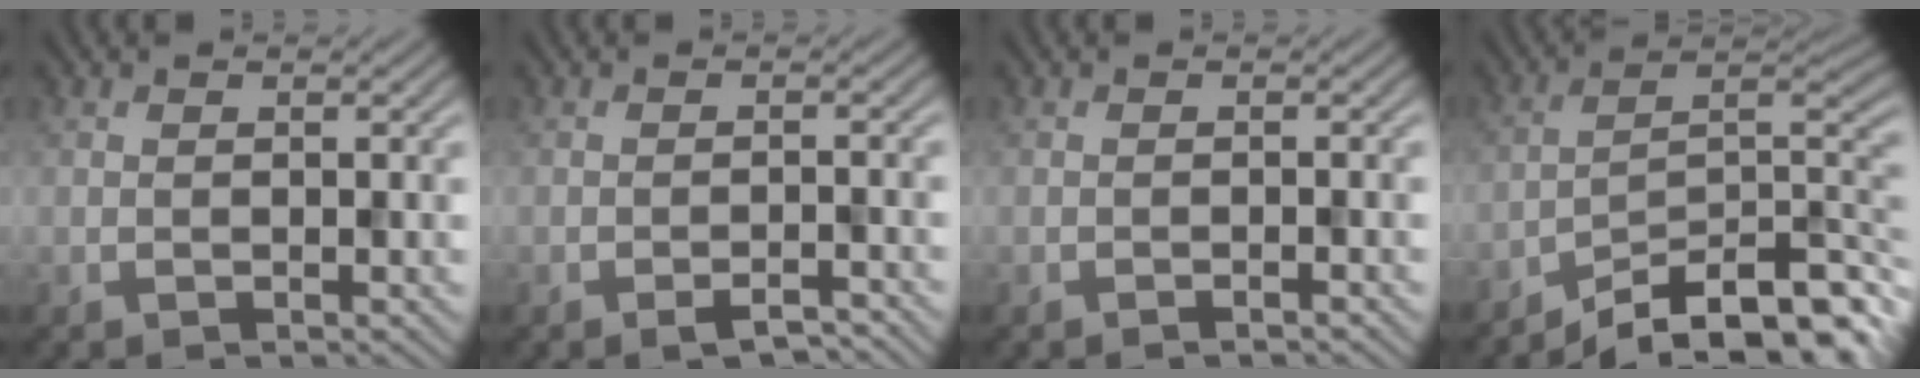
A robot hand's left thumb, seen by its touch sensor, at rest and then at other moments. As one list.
[{"total": 2.5, "force": [-1.9, 0.6, 1.5], "torque": [-0.024, 0.001, -0.032]}, {"total": 0.7, "force": [-0.6, 0.0, 0.4], "torque": [-0.005, 0.001, -0.013]}, {"total": 12.3, "force": [-9.4, 3.0, 7.2], "torque": [-0.115, 0.000, -0.164]}]